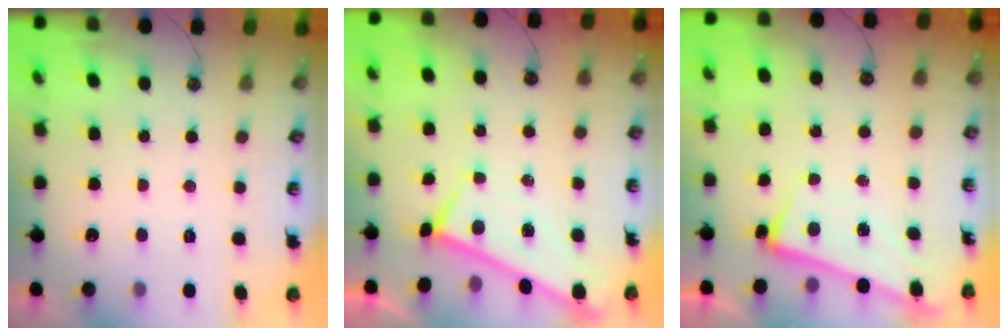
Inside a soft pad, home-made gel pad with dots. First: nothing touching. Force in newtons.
{"total": 0.0}
{"total": 1.0, "press": 0.4, "slide": 0.9}